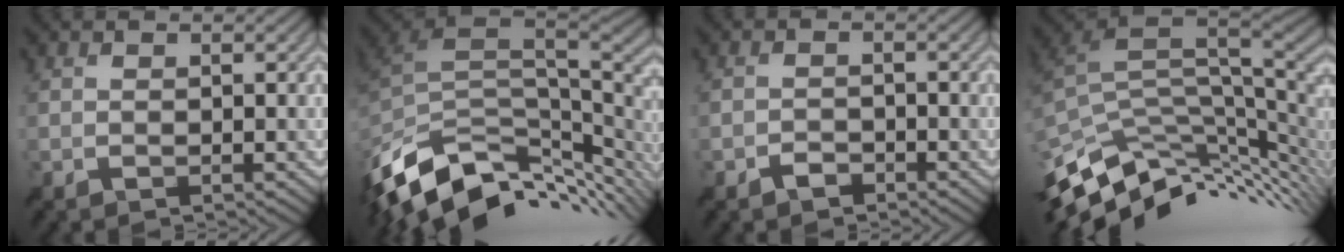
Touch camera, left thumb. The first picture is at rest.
{"total": 12.7, "force": [-5.1, 7.5, 8.9], "torque": [-0.197, -0.025, -0.080]}
{"total": 1.4, "force": [-1.2, 0.7, 0.3], "torque": [-0.005, 0.001, -0.023]}
{"total": 11.1, "force": [-3.2, 5.8, 8.9], "torque": [-0.193, -0.017, -0.046]}